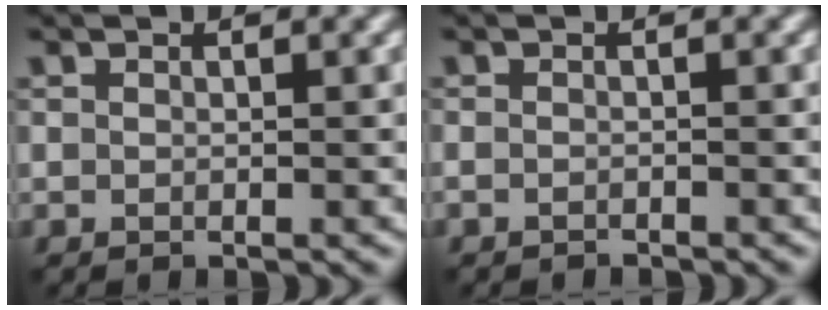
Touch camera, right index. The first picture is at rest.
{"total": 1.0, "force": [-1.0, -0.2, 0.0], "torque": [-0.003, -0.003, -0.017]}